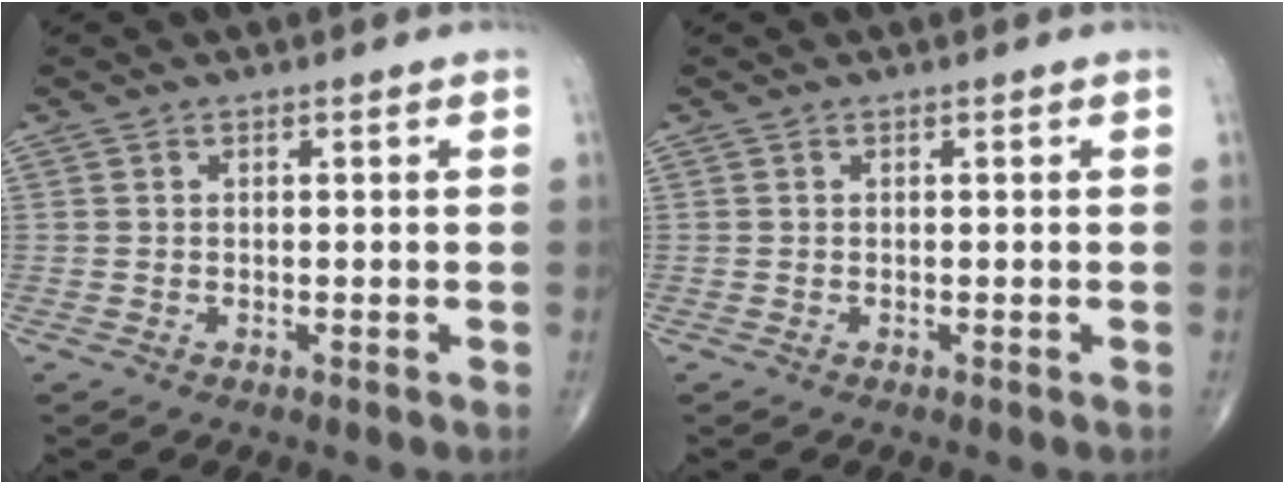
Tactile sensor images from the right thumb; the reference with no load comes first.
{"total": 0.0}